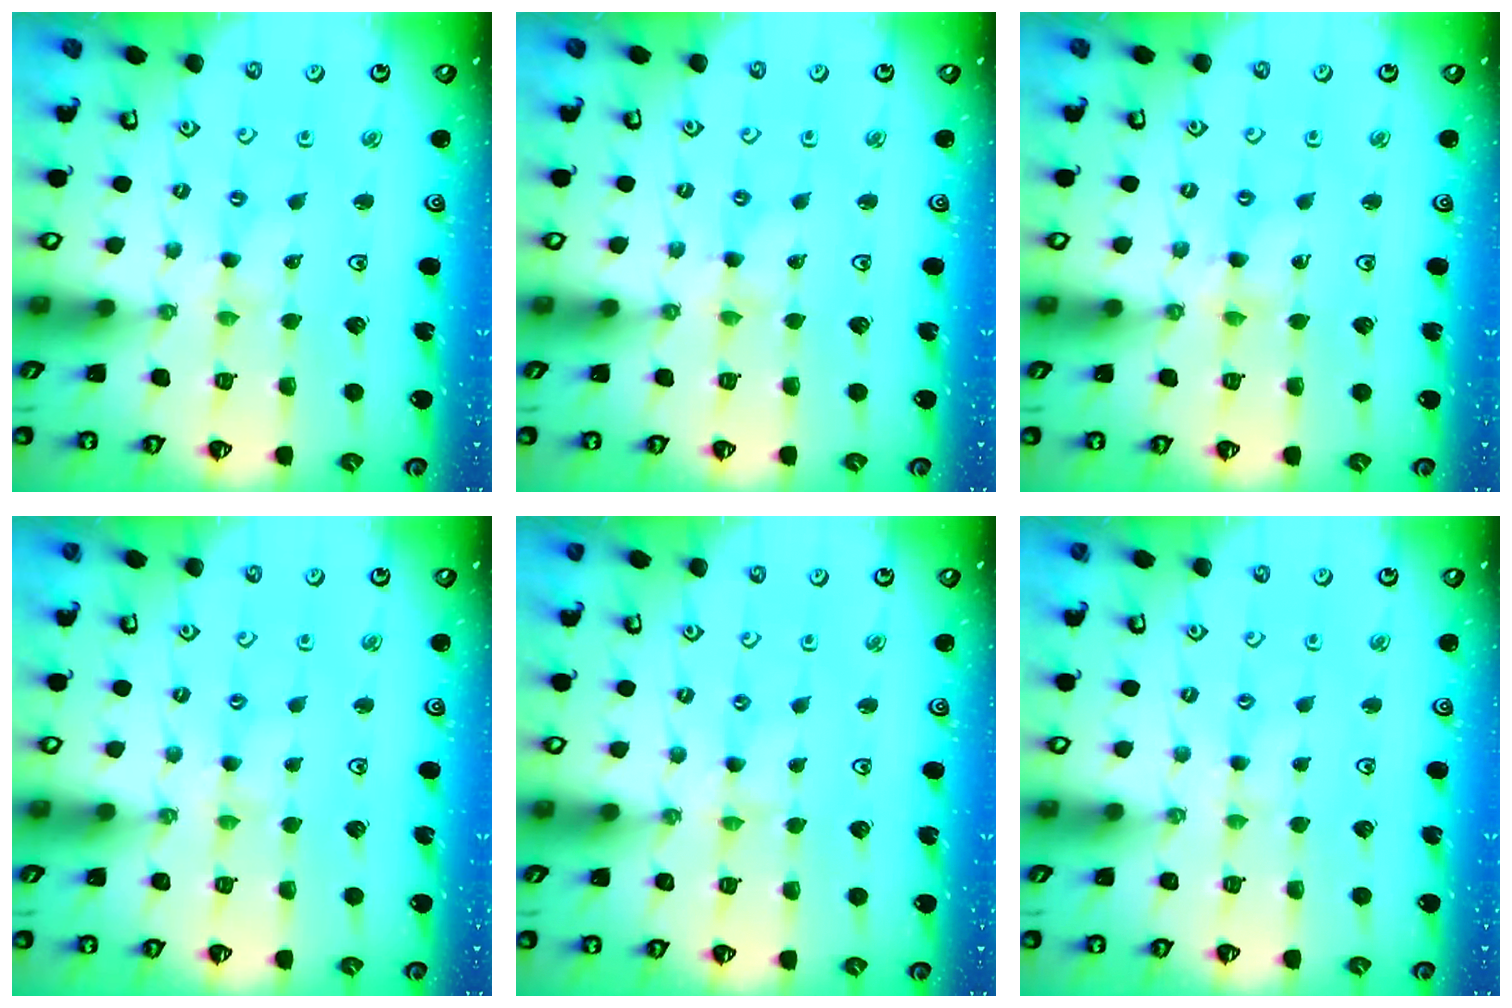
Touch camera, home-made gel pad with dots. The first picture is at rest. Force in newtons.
{"total": 0.0}
{"total": 1.4, "press": 1.4, "slide": 0.1}
{"total": 2.0, "press": 2.0, "slide": 0.4}
{"total": 0.0}
{"total": 1.2, "press": 1.1, "slide": 0.2}